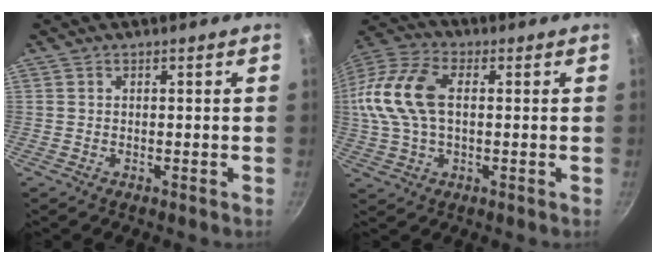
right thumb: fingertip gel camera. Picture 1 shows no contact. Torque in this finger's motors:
{"motor_torque": [1.28, 3.38, 1.61, -0.59, 0.26]}